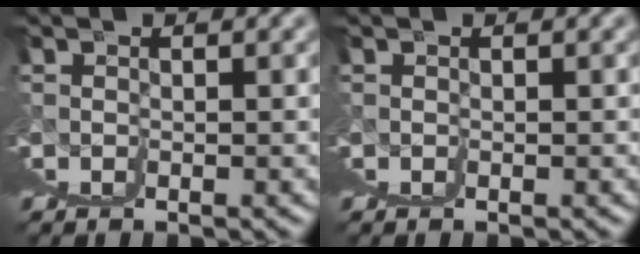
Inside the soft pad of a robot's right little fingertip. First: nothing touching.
{"total": 0.0}